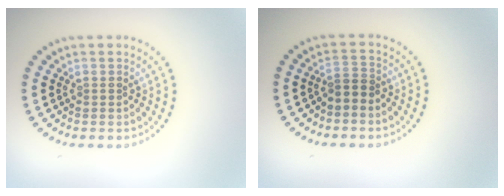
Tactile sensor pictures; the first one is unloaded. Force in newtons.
{"total": 1.6, "press": 1.4, "slide": 0.9}